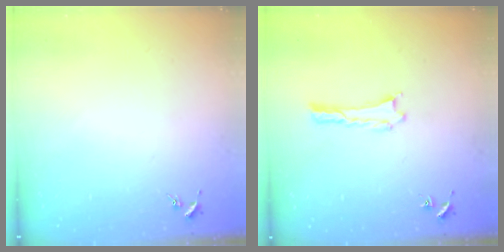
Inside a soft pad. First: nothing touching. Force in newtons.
{"total": 0.0}